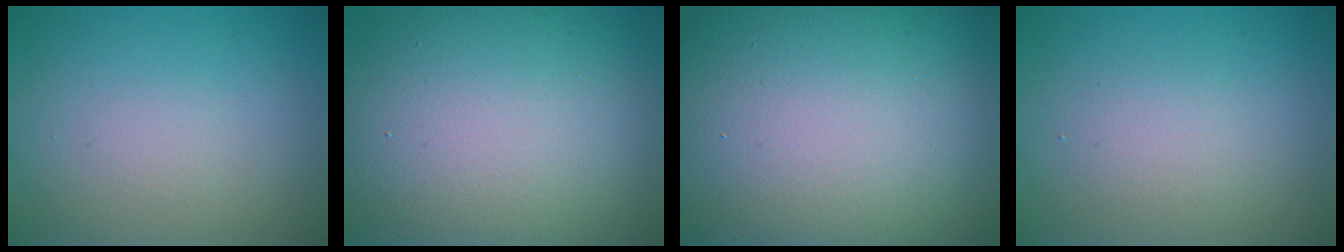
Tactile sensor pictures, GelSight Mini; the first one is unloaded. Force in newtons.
{"total": 16.7, "press": 16.6, "slide": 1.6}
{"total": 28.7, "press": 28.7, "slide": 0.9}
{"total": 2.0, "press": 2.0, "slide": 0.0}